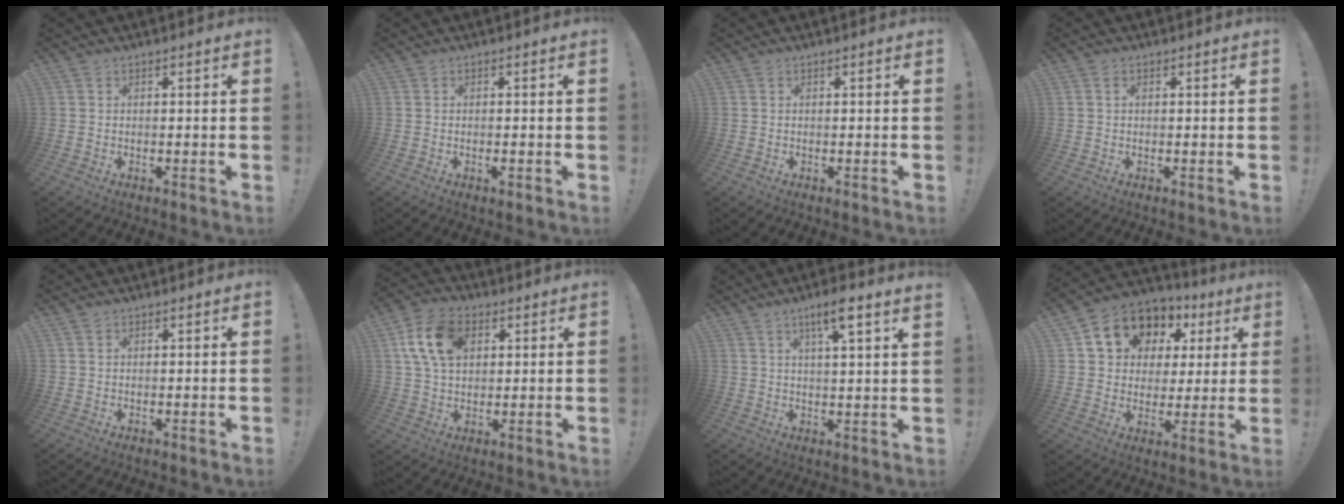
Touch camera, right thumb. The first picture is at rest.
{"total": 0.8, "force": [-0.4, 0.2, 0.6], "torque": [-0.015, 0.003, -0.005]}
{"total": 0.0}
{"total": 0.9, "force": [0.3, 0.5, 0.7], "torque": [-0.010, 0.002, 0.004]}
{"total": 0.7, "force": [0.4, 0.4, 0.2], "torque": [0.000, -0.001, 0.008]}
{"total": 14.2, "force": [4.7, 9.6, 9.3], "torque": [-0.165, 0.002, 0.091]}
{"total": 7.1, "force": [4.1, 0.1, 5.8], "torque": [-0.081, -0.022, 0.058]}
{"total": 12.7, "force": [6.2, 9.8, 5.1], "torque": [-0.079, -0.036, 0.124]}